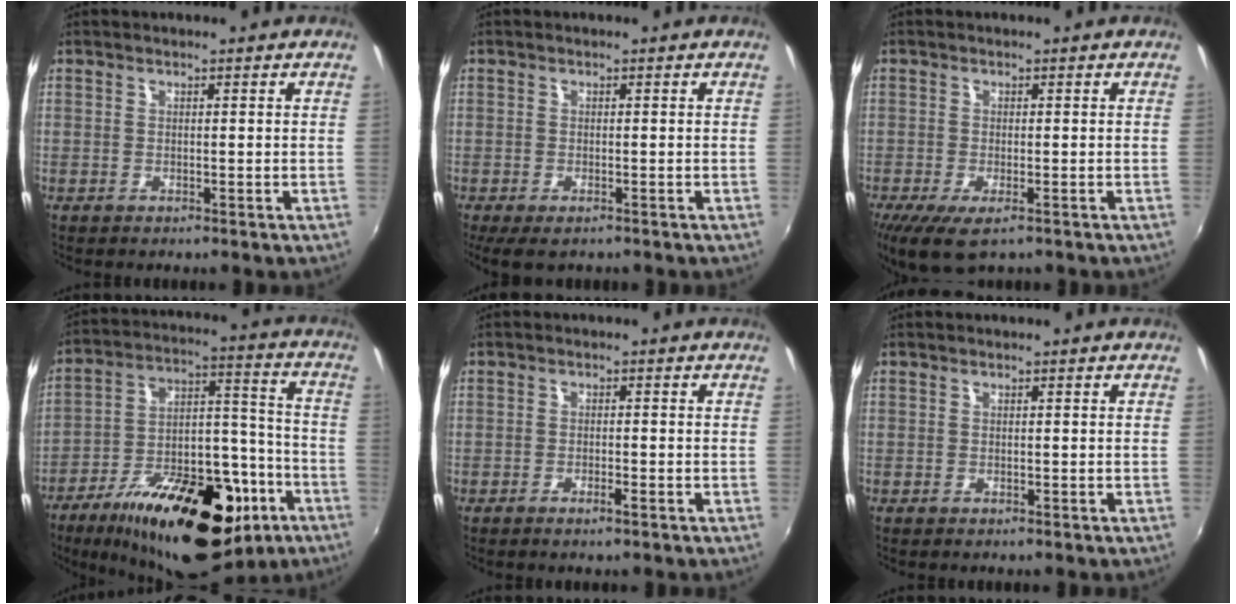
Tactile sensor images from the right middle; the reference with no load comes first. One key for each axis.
{"total": 4.8, "fx": -3.2, "fy": 1.9, "fz": 3.0, "tx": -0.062, "ty": -0.025, "tz": -0.049}
{"total": 6.4, "fx": -3.9, "fy": 2.5, "fz": 4.4, "tx": -0.096, "ty": -0.030, "tz": -0.064}
{"total": 29.6, "fx": -16.7, "fy": 13.6, "fz": 20.4, "tx": -0.324, "ty": 0.006, "tz": -0.241}
{"total": 1.8, "fx": -1.2, "fy": 0.5, "fz": 1.2, "tx": -0.028, "ty": -0.001, "tz": -0.023}
{"total": 0.0}